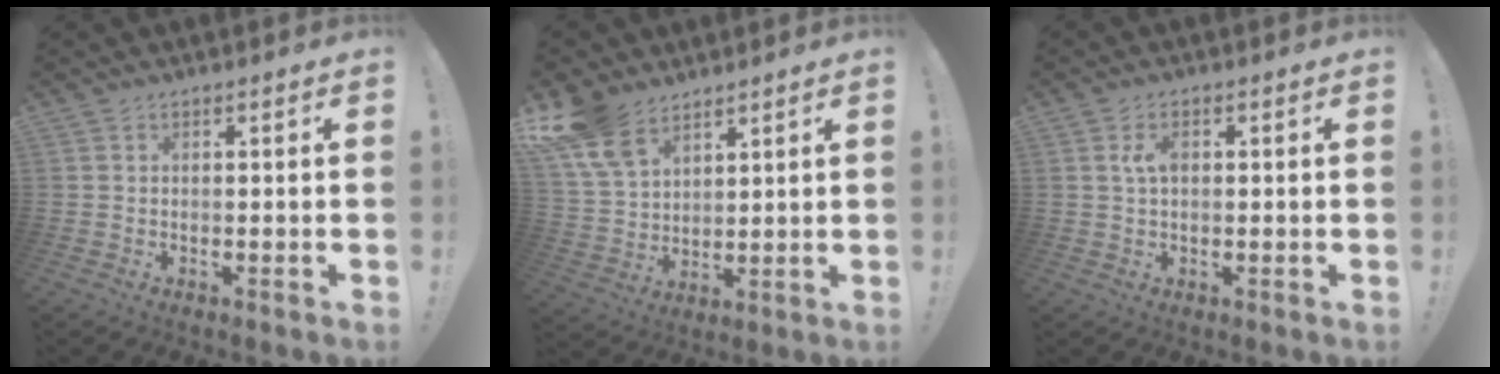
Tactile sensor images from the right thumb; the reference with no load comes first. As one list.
[{"total": 12.9, "force": [8.6, 7.4, 6.2], "torque": [-0.133, -0.041, 0.171]}, {"total": 3.3, "force": [0.6, 1.9, 2.6], "torque": [-0.060, 0.011, 0.011]}]